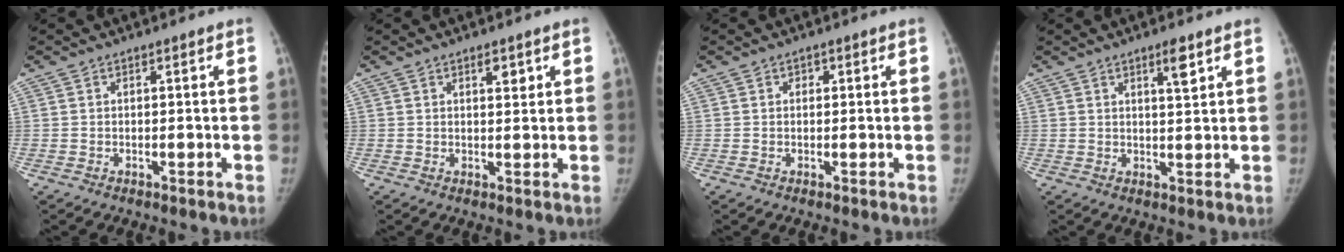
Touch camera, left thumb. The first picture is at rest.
{"total": 2.2, "force": [1.3, 0.9, 1.5], "torque": [-0.014, -0.006, 0.020]}
{"total": 0.8, "force": [0.2, 0.7, 0.3], "torque": [0.004, 0.002, 0.002]}
{"total": 3.7, "force": [2.2, 0.6, 3.0], "torque": [-0.043, -0.016, 0.036]}